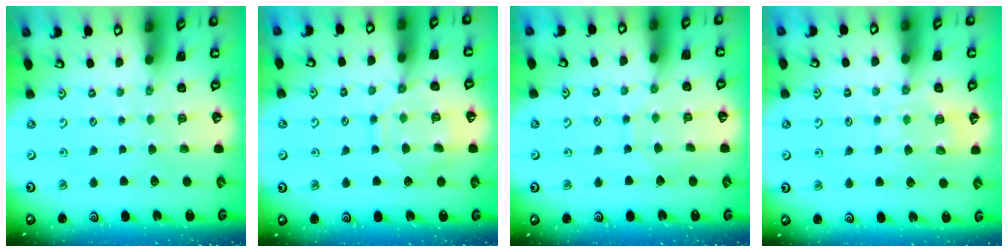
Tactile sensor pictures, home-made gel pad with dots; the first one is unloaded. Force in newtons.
{"total": 12.4, "press": 12.3, "slide": 1.1}
{"total": 5.7, "press": 5.7, "slide": 0.2}
{"total": 7.8, "press": 7.8, "slide": 0.5}